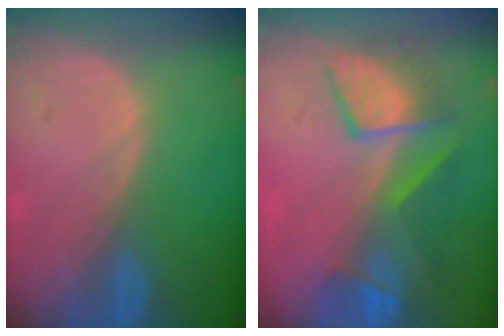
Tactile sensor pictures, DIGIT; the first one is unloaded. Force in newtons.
{"total": 8.0, "press": 7.9, "slide": 1.6}